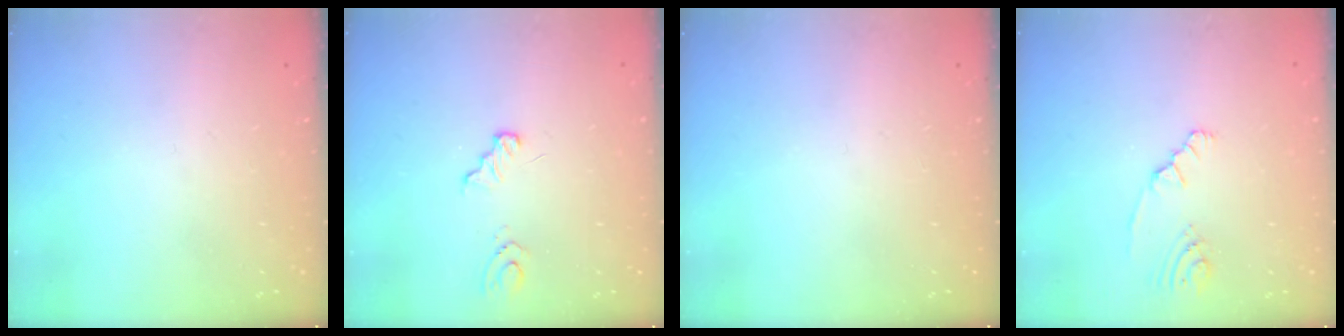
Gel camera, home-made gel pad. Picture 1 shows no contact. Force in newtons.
{"total": 4.1, "press": 4.1, "slide": 0.3}
{"total": 0.0}
{"total": 2.5, "press": 2.3, "slide": 1.1}